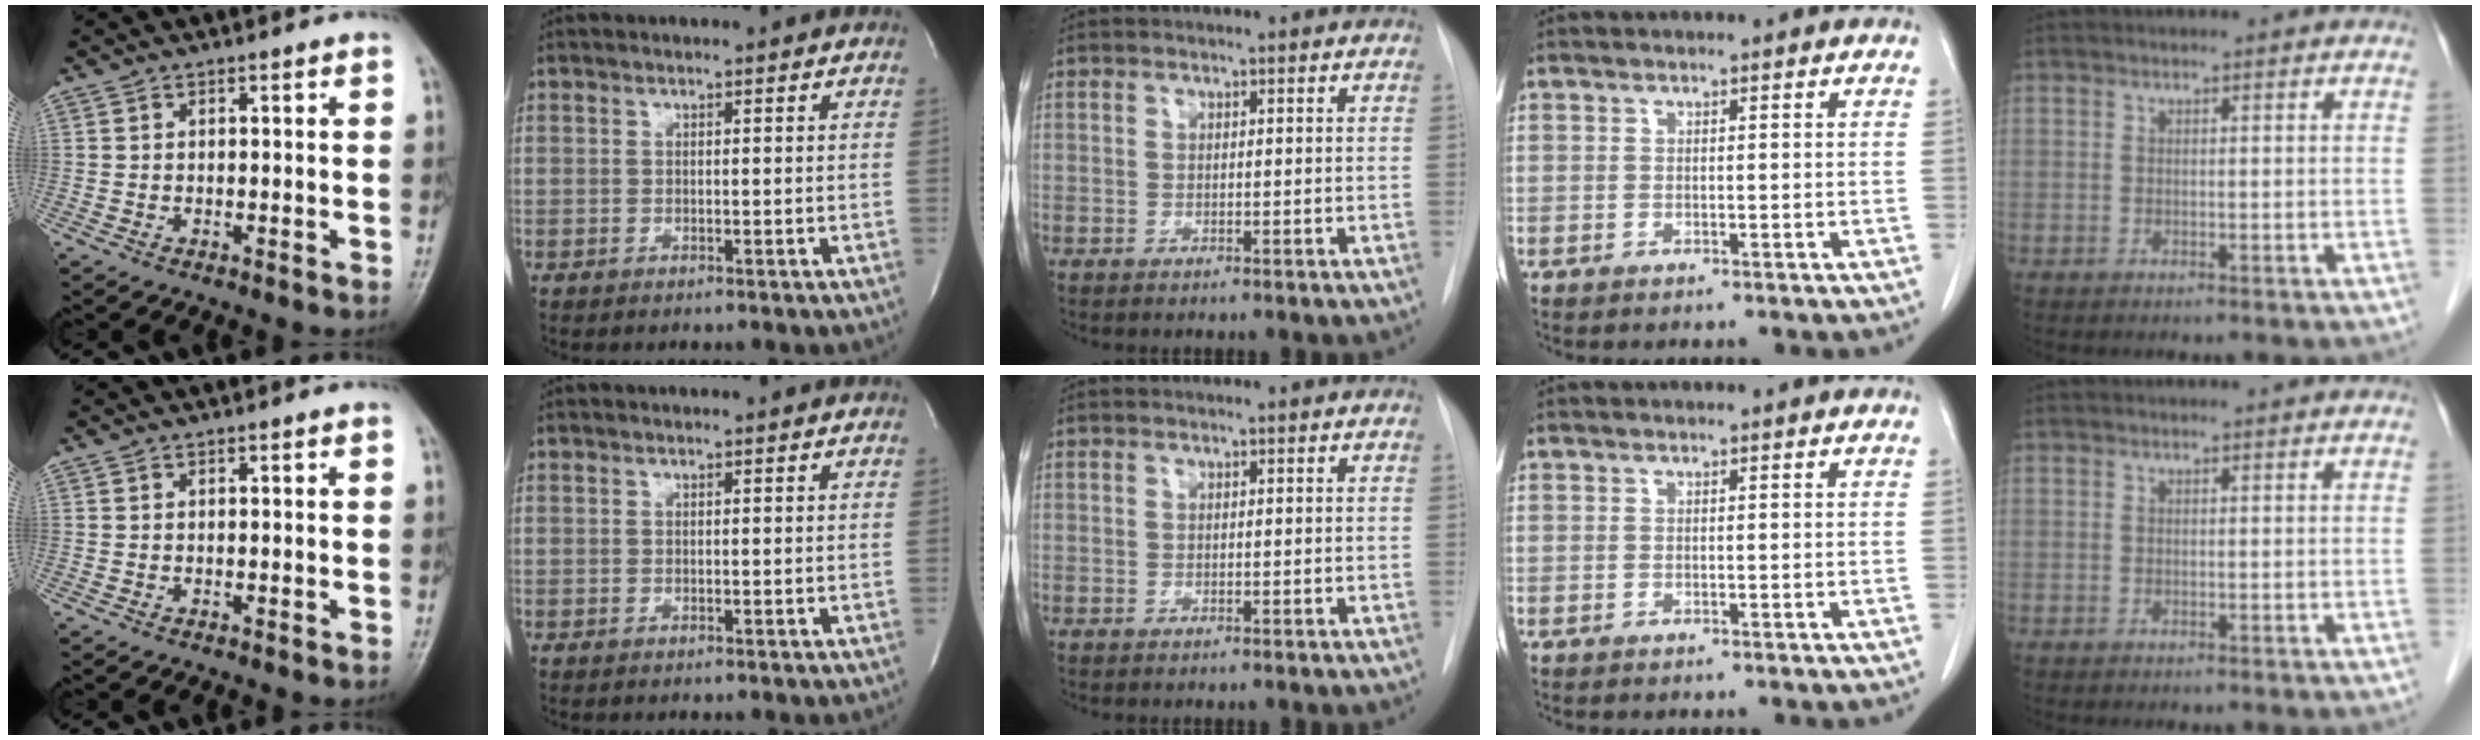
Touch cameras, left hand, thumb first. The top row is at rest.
{}